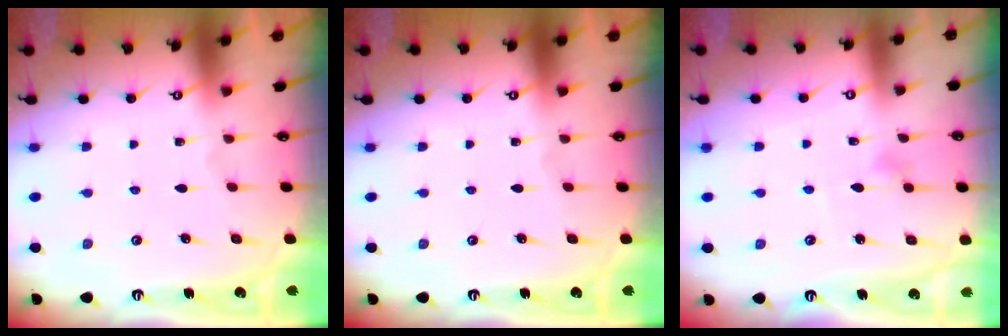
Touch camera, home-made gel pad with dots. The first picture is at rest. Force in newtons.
{"total": 0.0}
{"total": 4.7, "press": 4.7, "slide": 0.3}